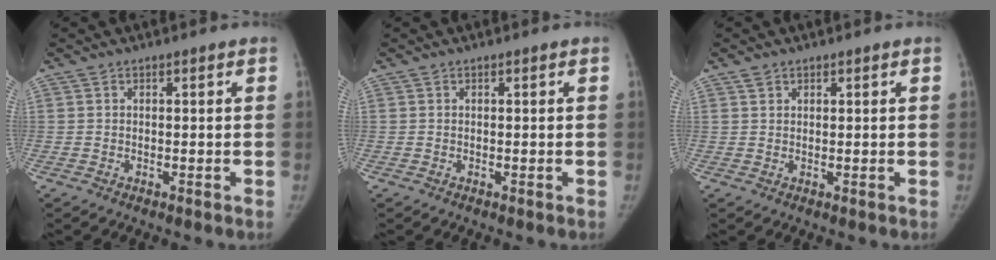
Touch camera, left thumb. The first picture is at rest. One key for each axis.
{"total": 0.0}
{"total": 1.4, "fx": 0.9, "fy": 0.9, "fz": 0.3, "tx": 0.003, "ty": -0.002, "tz": 0.016}